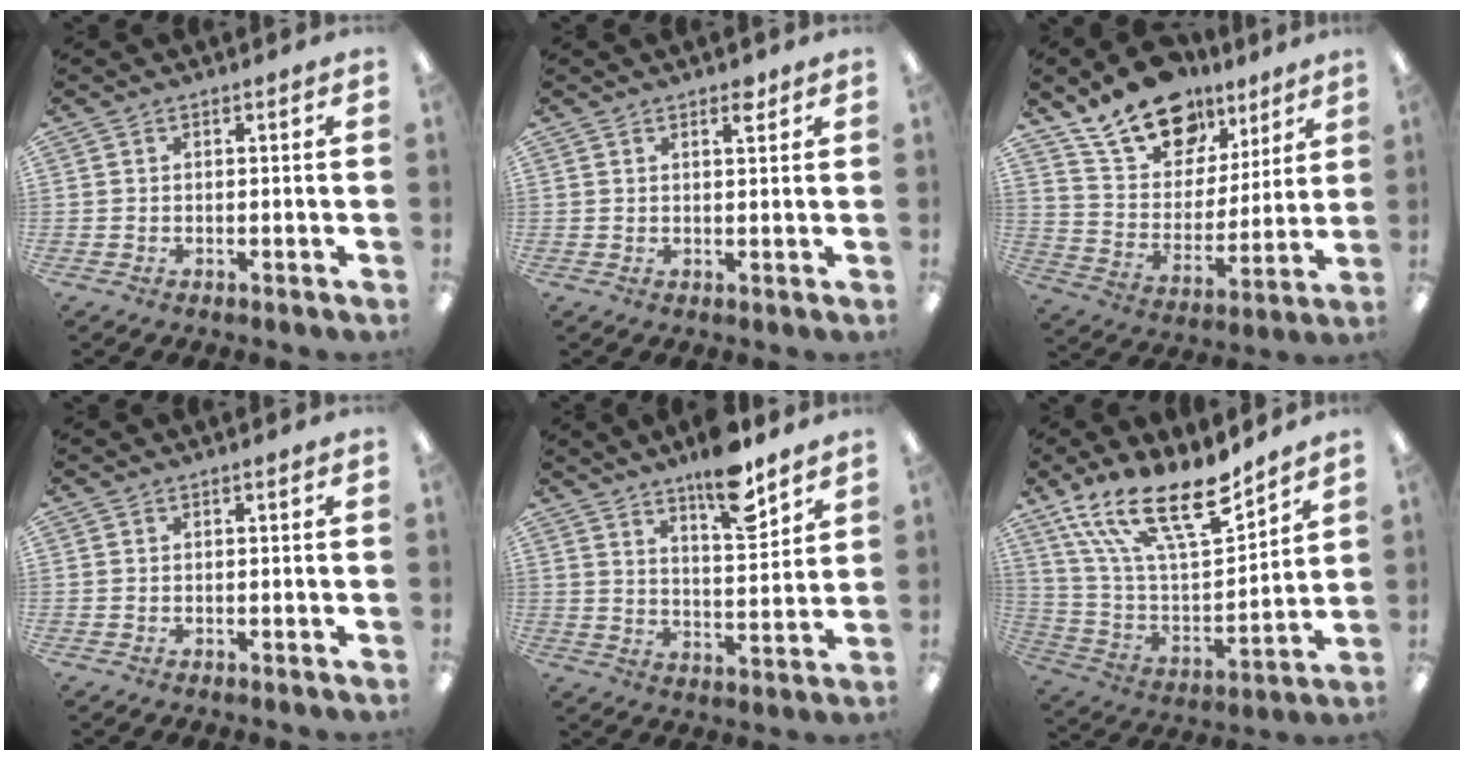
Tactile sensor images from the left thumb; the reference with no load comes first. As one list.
[{"total": 2.4, "force": [1.9, 0.7, 1.3], "torque": [-0.006, -0.009, 0.029]}, {"total": 17.3, "force": [12.9, 9.8, 6.0], "torque": [-0.110, -0.085, 0.238]}, {"total": 0.0}, {"total": 9.7, "force": [7.4, 3.2, 5.4], "torque": [-0.069, -0.046, 0.124]}, {"total": 21.2, "force": [15.2, 6.6, 13.2], "torque": [-0.243, -0.097, 0.265]}]